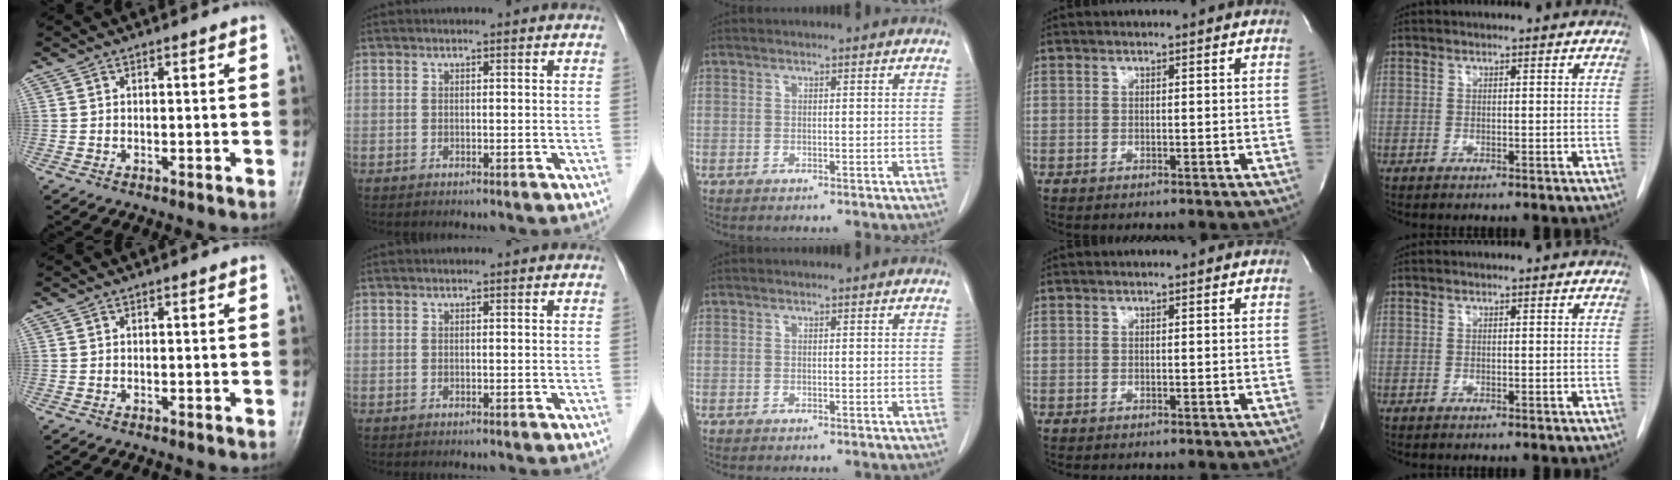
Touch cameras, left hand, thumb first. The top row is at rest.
{}